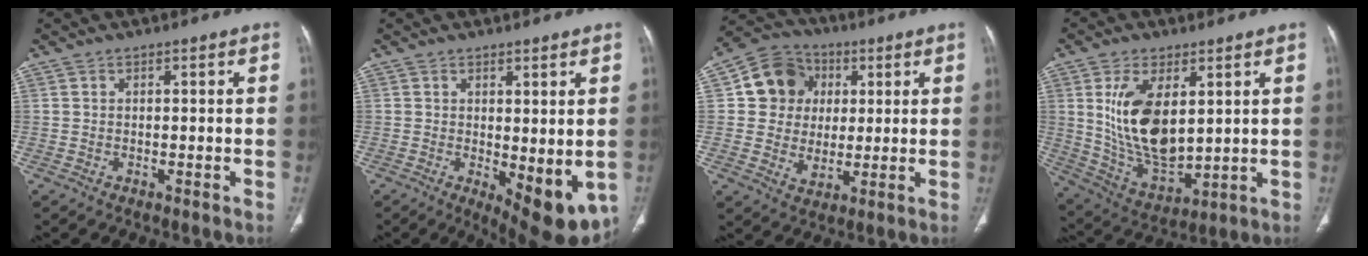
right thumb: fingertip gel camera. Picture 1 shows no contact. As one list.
[{"total": 10.2, "force": [-1.8, 4.0, 9.2], "torque": [-0.106, -0.024, -0.010]}, {"total": 12.5, "force": [2.7, 11.1, 5.0], "torque": [-0.048, 0.001, 0.043]}, {"total": 15.6, "force": [3.6, 8.1, 12.8], "torque": [-0.222, -0.025, 0.085]}]